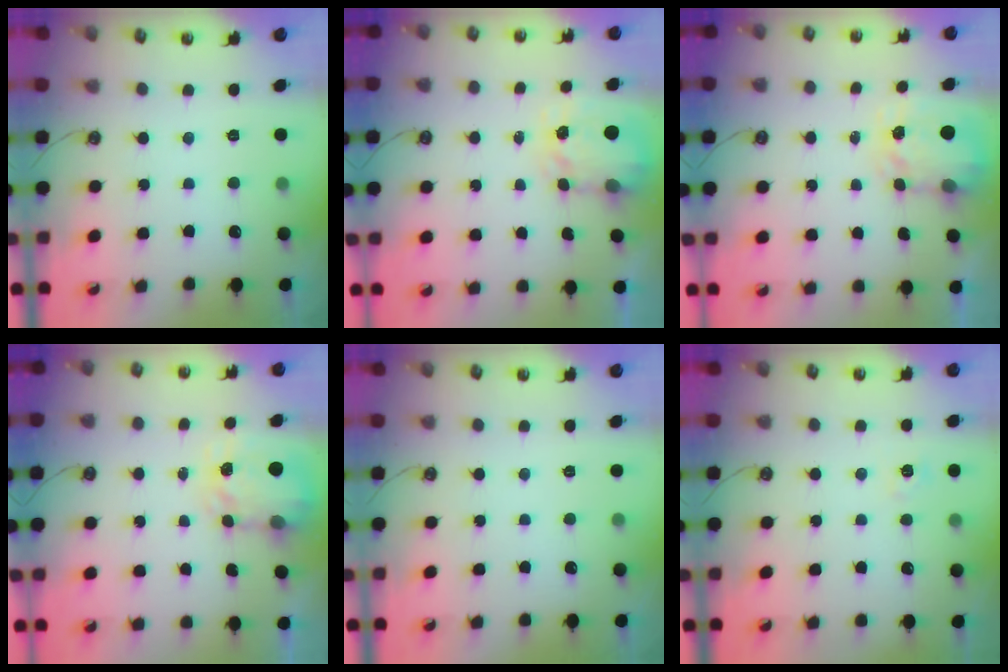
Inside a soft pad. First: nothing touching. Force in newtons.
{"total": 3.7, "press": 3.7, "slide": 0.5}
{"total": 3.7, "press": 3.7, "slide": 0.5}
{"total": 3.8, "press": 3.8, "slide": 0.6}
{"total": 0.0}
{"total": 3.6, "press": 3.6, "slide": 0.5}